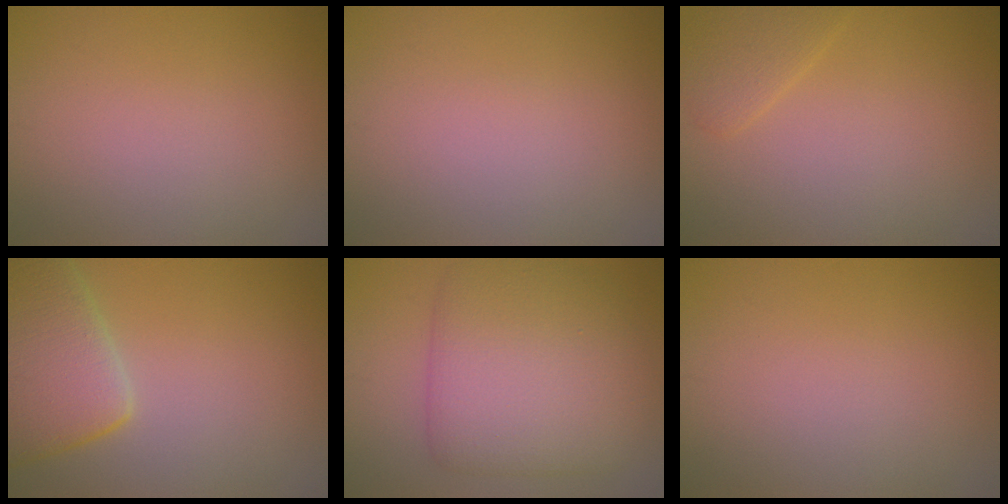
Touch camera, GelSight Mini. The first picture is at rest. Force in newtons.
{"total": 0.0}
{"total": 1.8, "press": 1.8, "slide": 0.1}
{"total": 6.9, "press": 6.9, "slide": 0.5}
{"total": 8.2, "press": 8.2, "slide": 0.2}
{"total": 0.0}